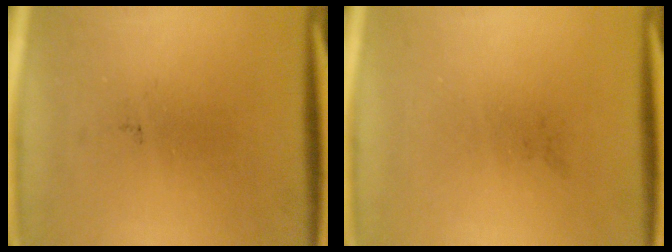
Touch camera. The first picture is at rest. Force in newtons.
{"total": 0.0}